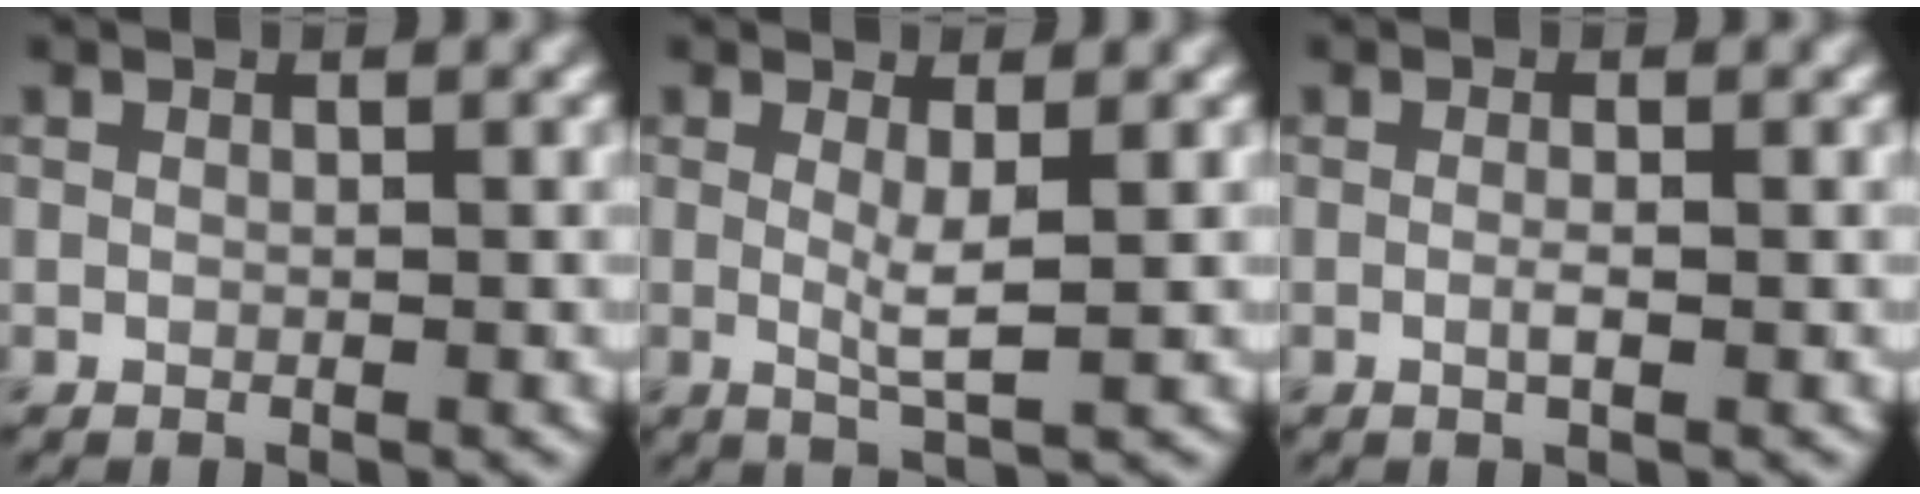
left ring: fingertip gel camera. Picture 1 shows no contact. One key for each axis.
{"total": 2.2, "fx": 0.2, "fy": 0.2, "fz": 2.2, "tx": -0.046, "ty": -0.012, "tz": 0.007}
{"total": 1.0, "fx": -0.4, "fy": 0.1, "fz": 0.9, "tx": -0.021, "ty": -0.005, "tz": -0.006}